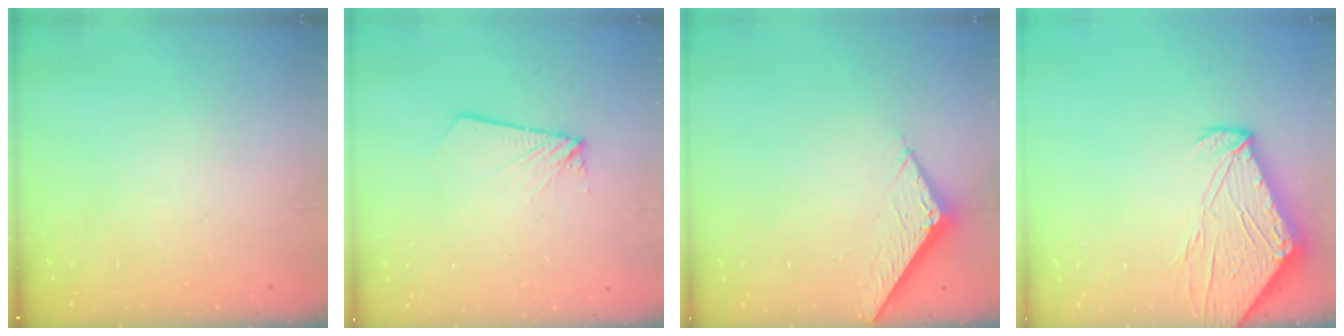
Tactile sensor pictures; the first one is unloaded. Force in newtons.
{"total": 1.9, "press": 1.9, "slide": 0.1}
{"total": 7.4, "press": 7.4, "slide": 0.2}
{"total": 12.8, "press": 12.7, "slide": 1.6}